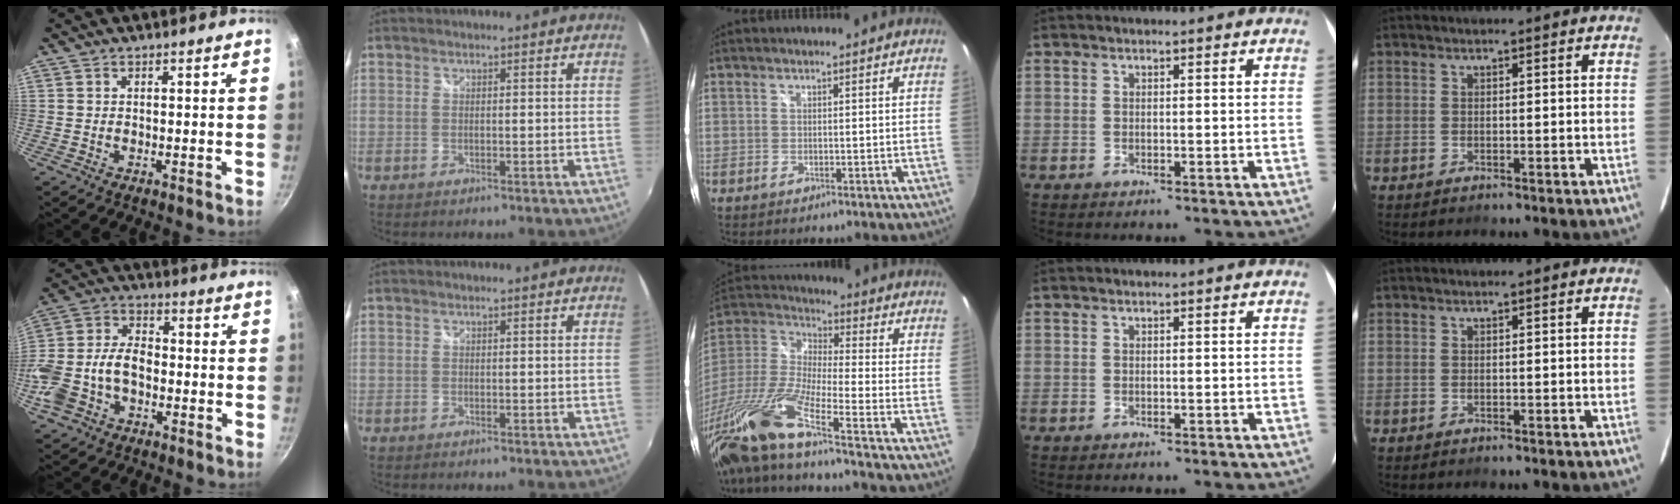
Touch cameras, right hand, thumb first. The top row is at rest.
{"thumb": {"total": 13.8, "force": [-3.8, 9.2, 9.6], "torque": [-0.181, 0.043, -0.077]}, "middle": {"total": 19.4, "force": [-14.1, -0.3, 13.3], "torque": [-0.252, -0.054, -0.275]}}